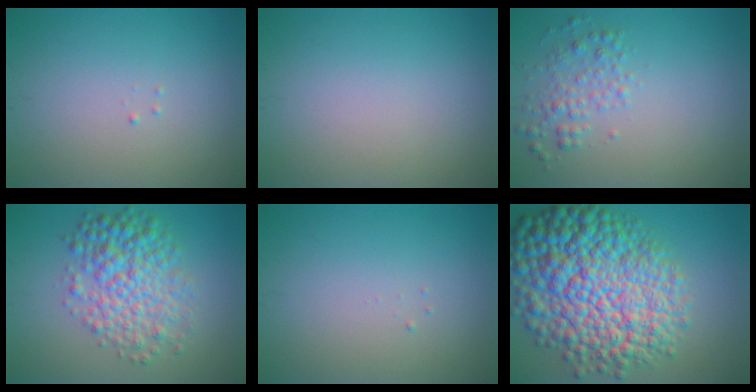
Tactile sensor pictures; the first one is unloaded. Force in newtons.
{"total": 0.0}
{"total": 2.2, "press": 2.2, "slide": 0.1}
{"total": 6.0, "press": 6.0, "slide": 0.0}
{"total": 0.0}
{"total": 15.3, "press": 15.2, "slide": 0.3}